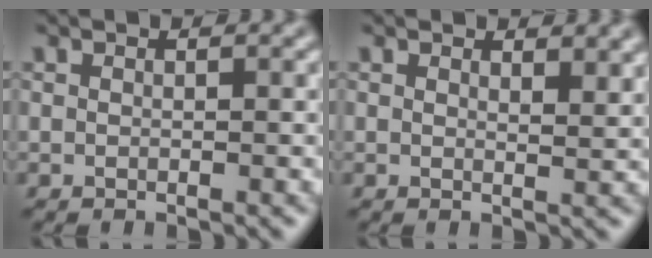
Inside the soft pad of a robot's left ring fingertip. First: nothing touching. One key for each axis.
{"total": 1.9, "fx": 1.4, "fy": 0.6, "fz": 1.2, "tx": -0.016, "ty": -0.004, "tz": 0.025}